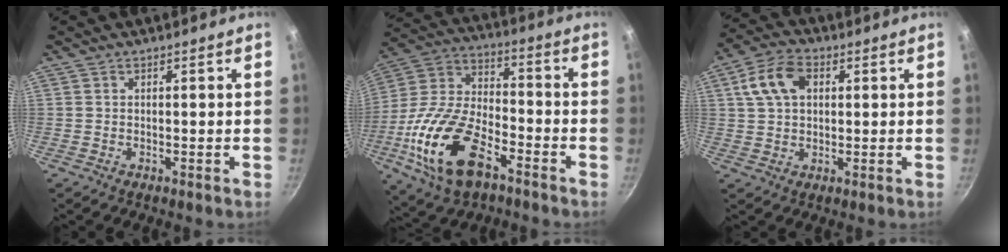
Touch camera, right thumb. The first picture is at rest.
{"total": 21.4, "force": [-9.1, 11.2, 15.8], "torque": [-0.302, 0.037, -0.182]}
{"total": 9.1, "force": [2.6, 6.2, 6.2], "torque": [-0.106, 0.014, 0.040]}